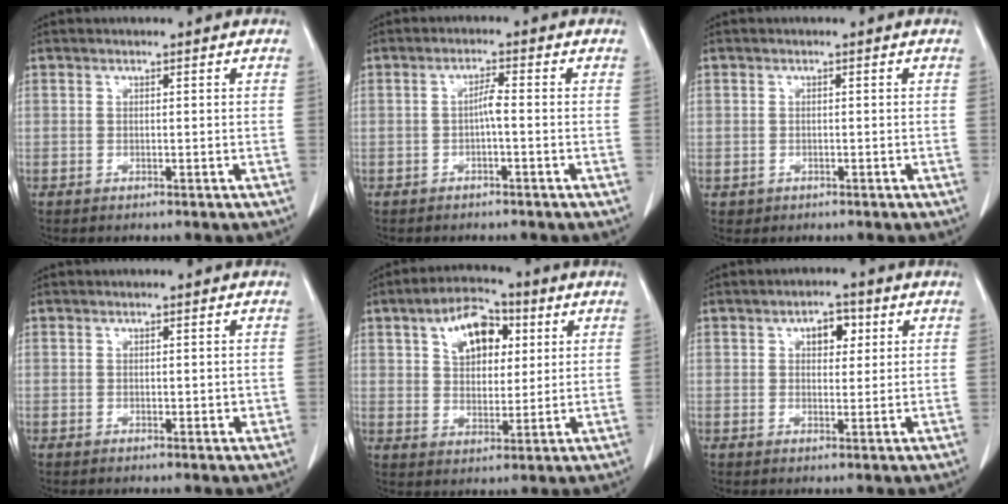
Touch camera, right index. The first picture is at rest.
{"total": 2.2, "force": [-0.4, 0.2, 2.1], "torque": [-0.038, 0.003, -0.009]}
{"total": 1.4, "force": [-0.2, 1.4, 0.0], "torque": [0.004, 0.007, 0.003]}
{"total": 1.7, "force": [0.1, 0.9, 1.4], "torque": [-0.019, -0.002, 0.004]}
{"total": 9.8, "force": [3.9, 5.6, 7.0], "torque": [-0.120, 0.022, 0.065]}
{"total": 3.9, "force": [1.5, 2.2, 2.8], "torque": [-0.039, 0.010, 0.022]}